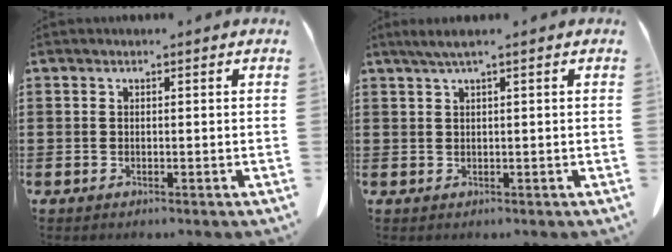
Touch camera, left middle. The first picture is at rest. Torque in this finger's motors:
{"motor_torque": [0.36, 0.27, 0.18, 0.04]}